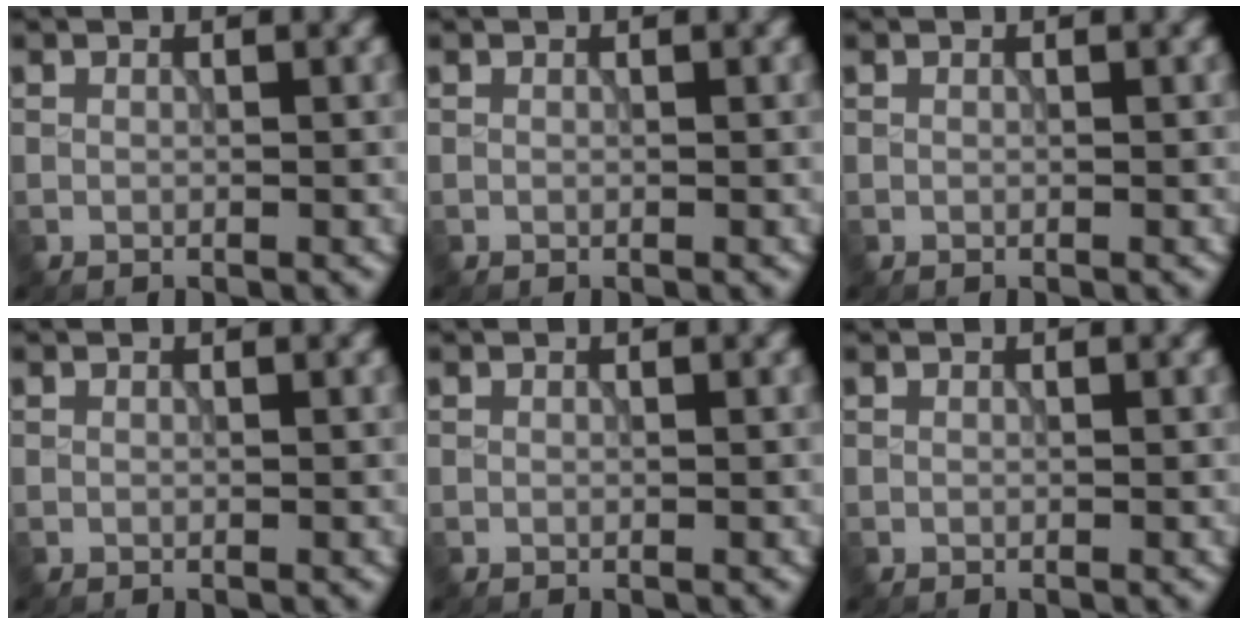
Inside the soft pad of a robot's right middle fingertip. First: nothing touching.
{"total": 0.0}
{"total": 0.0}
{"total": 0.0}
{"total": 0.0}
{"total": 0.0}